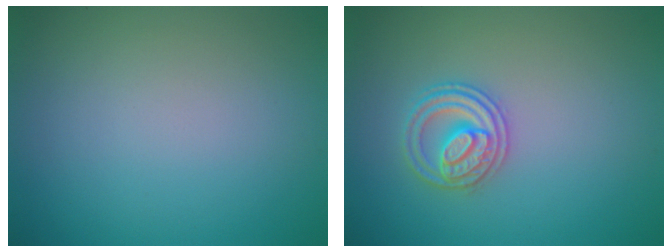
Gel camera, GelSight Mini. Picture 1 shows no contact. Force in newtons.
{"total": 2.7, "press": 2.6, "slide": 0.3}